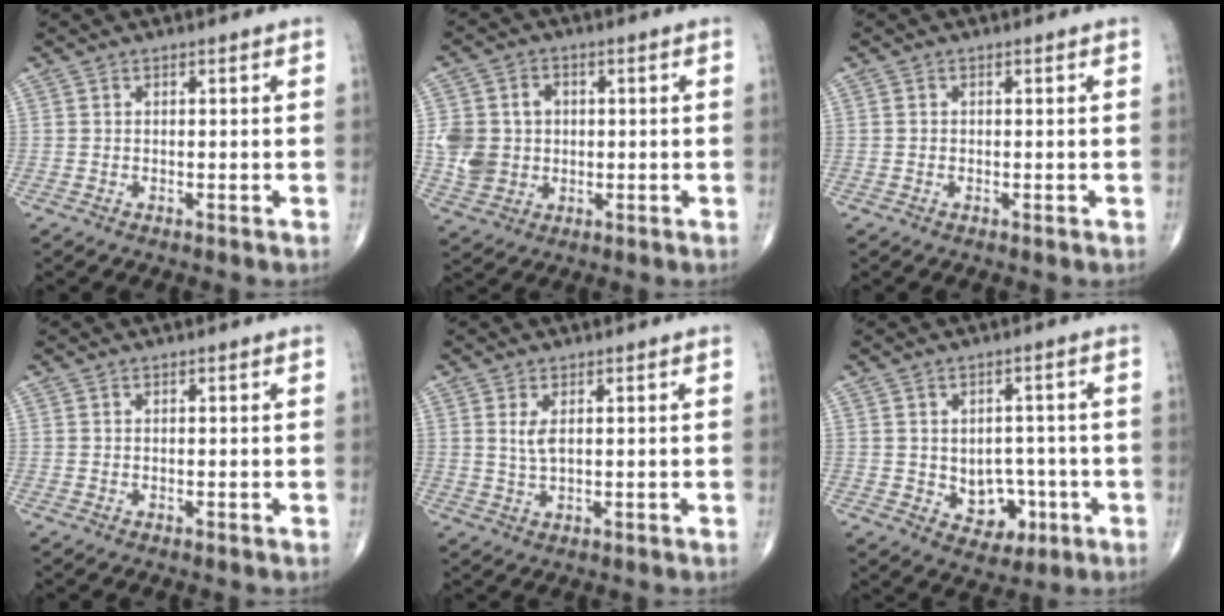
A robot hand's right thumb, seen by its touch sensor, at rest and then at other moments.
{"total": 9.4, "force": [0.2, 8.2, 4.7], "torque": [-0.073, 0.005, 0.009]}
{"total": 0.0}
{"total": 0.0}
{"total": 2.9, "force": [0.9, 1.0, 2.5], "torque": [-0.053, -0.006, 0.022]}
{"total": 7.5, "force": [-1.5, 6.0, 4.2], "torque": [-0.019, 0.013, -0.007]}